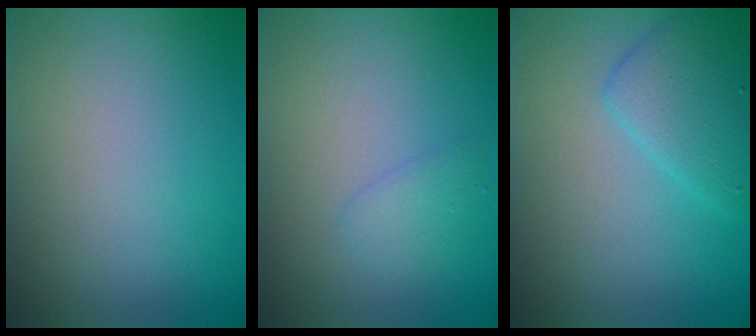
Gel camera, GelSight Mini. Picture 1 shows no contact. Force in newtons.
{"total": 1.3, "press": 1.3, "slide": 0.0}
{"total": 3.3, "press": 3.3, "slide": 0.2}